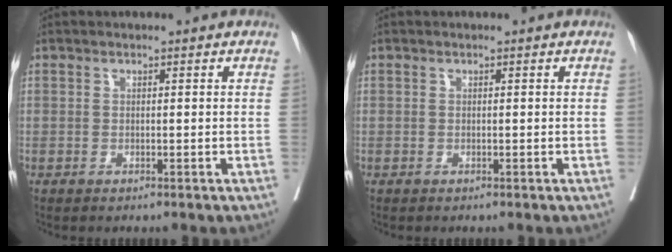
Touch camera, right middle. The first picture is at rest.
{"total": 0.0}